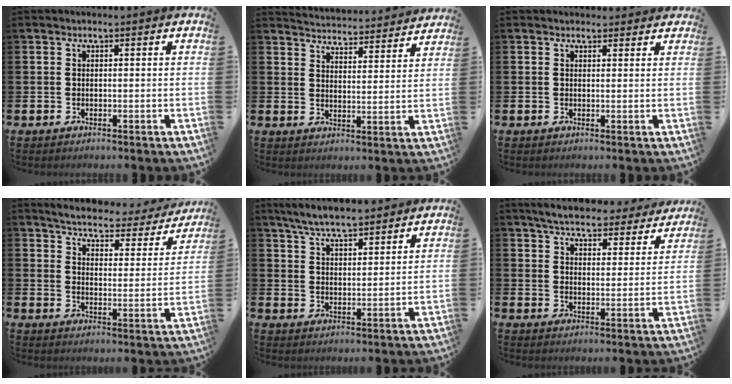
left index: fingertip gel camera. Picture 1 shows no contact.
{"total": 4.7, "force": [4.7, 0.4, -0.3], "torque": [-0.008, -0.044, 0.080]}
{"total": 1.5, "force": [1.4, 0.6, 0.0], "torque": [0.018, -0.005, 0.021]}
{"total": 4.7, "force": [4.4, 0.8, 1.2], "torque": [-0.040, -0.038, 0.067]}
{"total": 6.6, "force": [6.2, 1.0, 1.8], "torque": [-0.057, -0.022, 0.114]}
{"total": 5.8, "force": [5.6, 1.0, 1.3], "torque": [-0.041, -0.034, 0.096]}